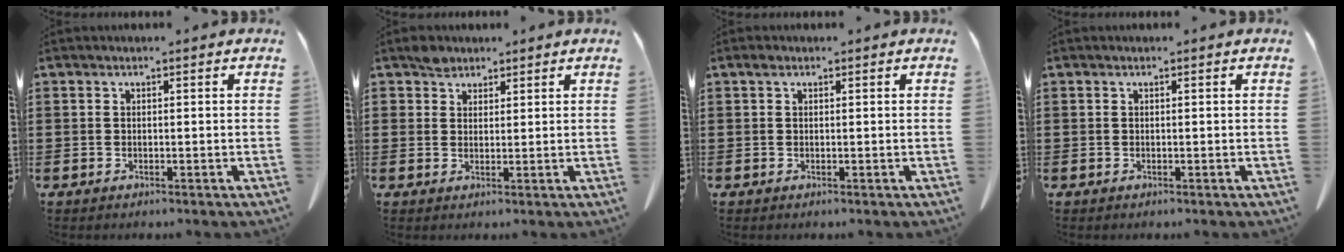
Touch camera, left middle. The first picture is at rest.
{"total": 2.5, "force": [2.1, 1.3, 0.3], "torque": [-0.013, 0.004, 0.041]}
{"total": 0.8, "force": [0.4, 0.5, 0.5], "torque": [-0.012, 0.006, 0.006]}
{"total": 0.0}